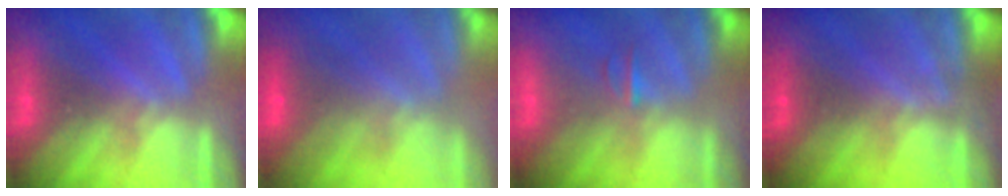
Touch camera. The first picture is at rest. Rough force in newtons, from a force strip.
{"total": 5.5}
{"total": 2.1}
{"total": 1.1}